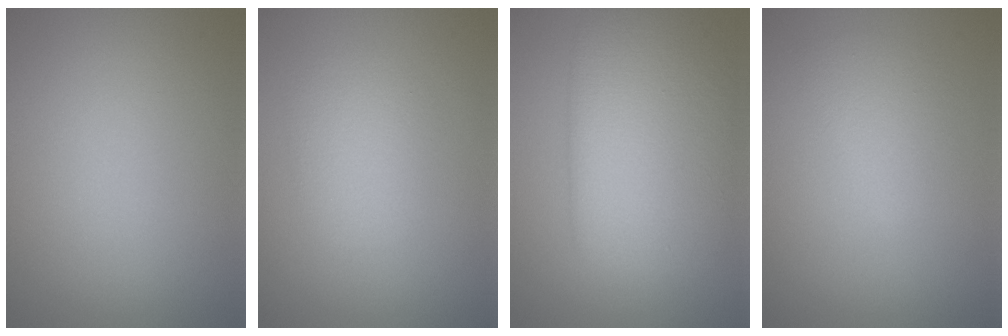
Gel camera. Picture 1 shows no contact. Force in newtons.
{"total": 2.1, "press": 2.1, "slide": 0.0}
{"total": 7.7, "press": 7.7, "slide": 0.1}
{"total": 2.1, "press": 2.1, "slide": 0.1}